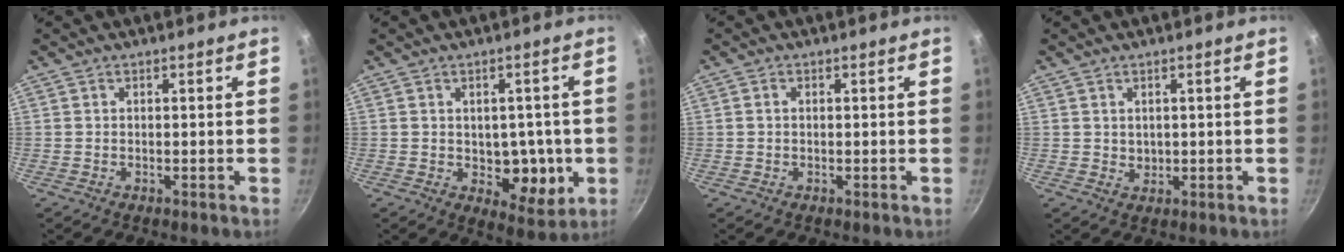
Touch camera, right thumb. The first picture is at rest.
{"total": 9.5, "force": [-1.1, 6.3, 7.0], "torque": [-0.046, -0.011, -0.006]}
{"total": 0.9, "force": [0.1, 0.7, 0.5], "torque": [-0.009, 0.004, 0.000]}
{"total": 1.5, "force": [0.8, 1.1, 0.6], "torque": [-0.005, -0.006, 0.015]}